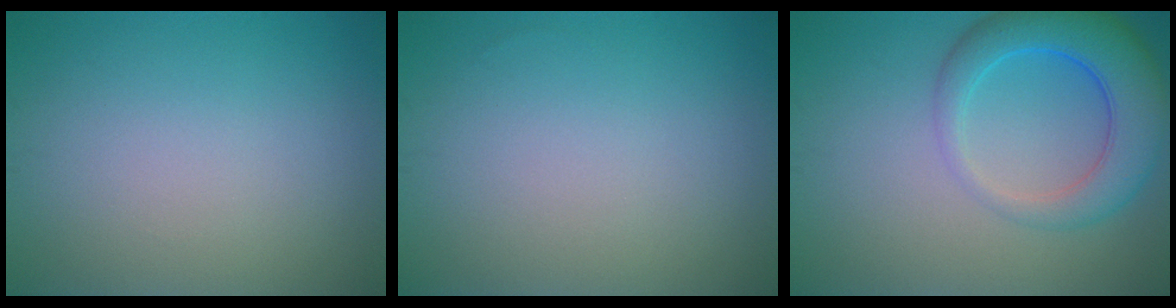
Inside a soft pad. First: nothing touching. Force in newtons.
{"total": 0.0}
{"total": 6.4, "press": 6.4, "slide": 0.4}